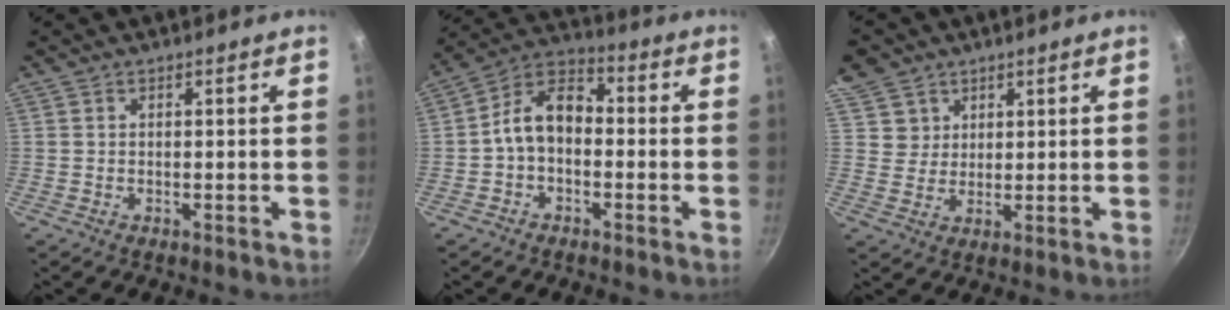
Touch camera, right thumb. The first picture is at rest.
{"total": 9.4, "force": [-1.3, 6.3, 6.8], "torque": [-0.099, 0.042, -0.041]}
{"total": 6.6, "force": [4.0, 5.2, 0.9], "torque": [0.021, -0.008, 0.074]}